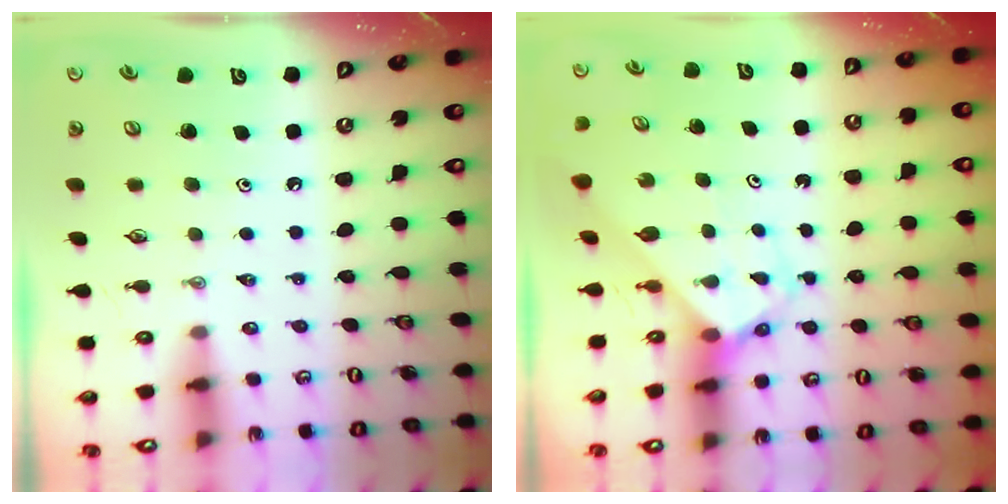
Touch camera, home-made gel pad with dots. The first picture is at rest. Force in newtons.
{"total": 2.9, "press": 2.9, "slide": 0.1}